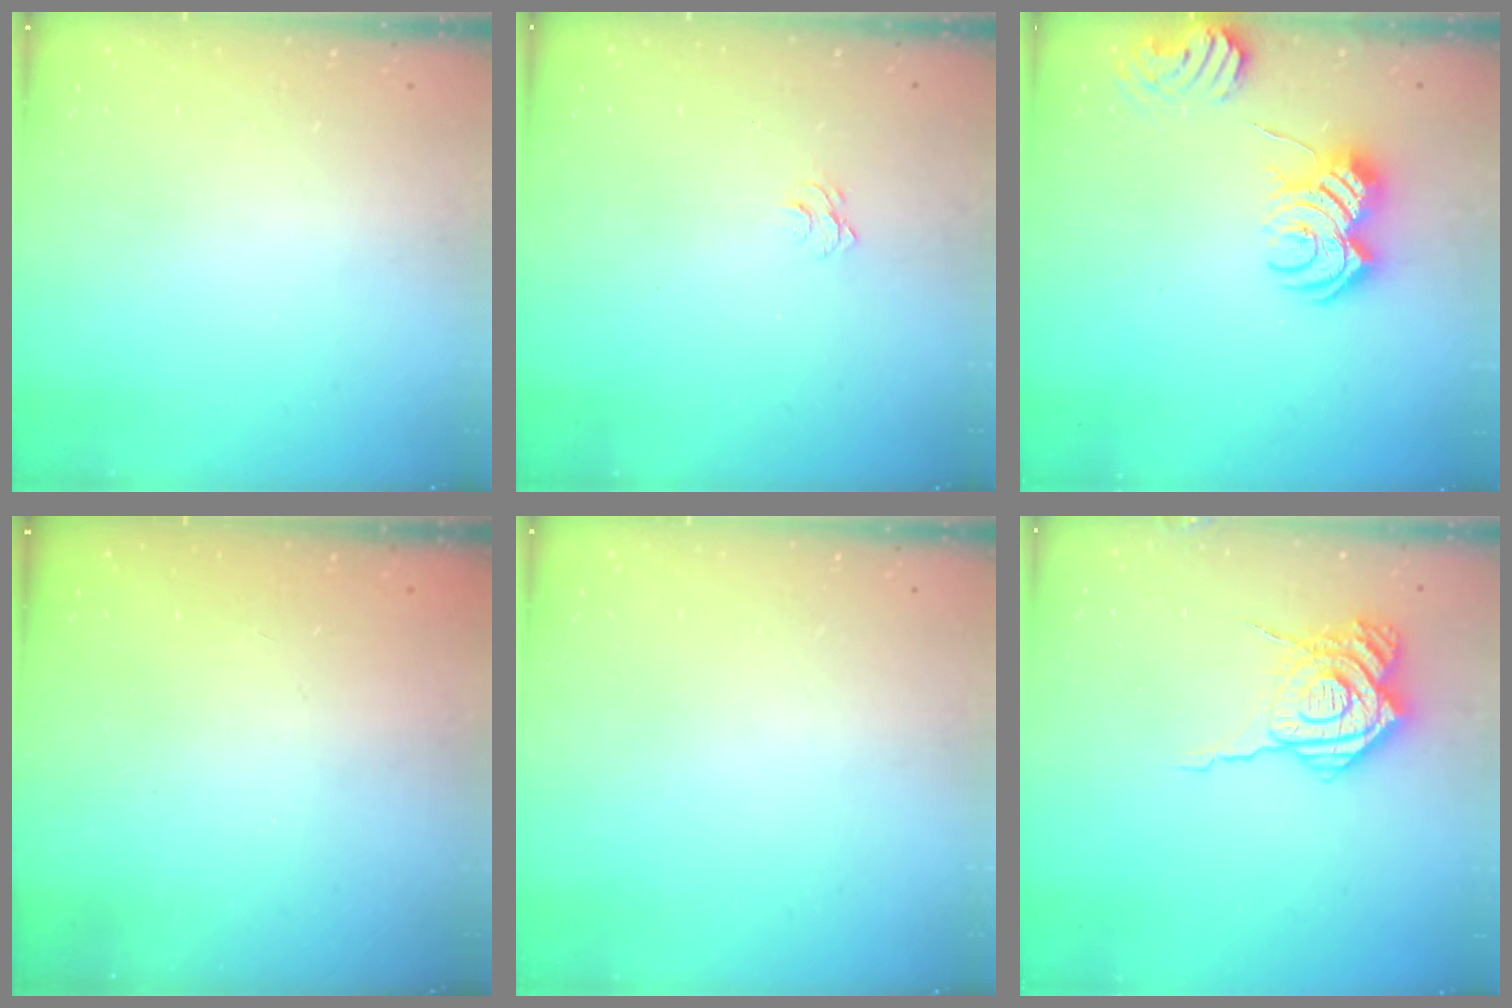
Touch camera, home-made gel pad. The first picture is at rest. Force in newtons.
{"total": 3.5, "press": 3.5, "slide": 0.3}
{"total": 11.9, "press": 11.9, "slide": 0.7}
{"total": 2.5, "press": 2.4, "slide": 0.8}
{"total": 0.0}
{"total": 15.9, "press": 15.9, "slide": 1.5}